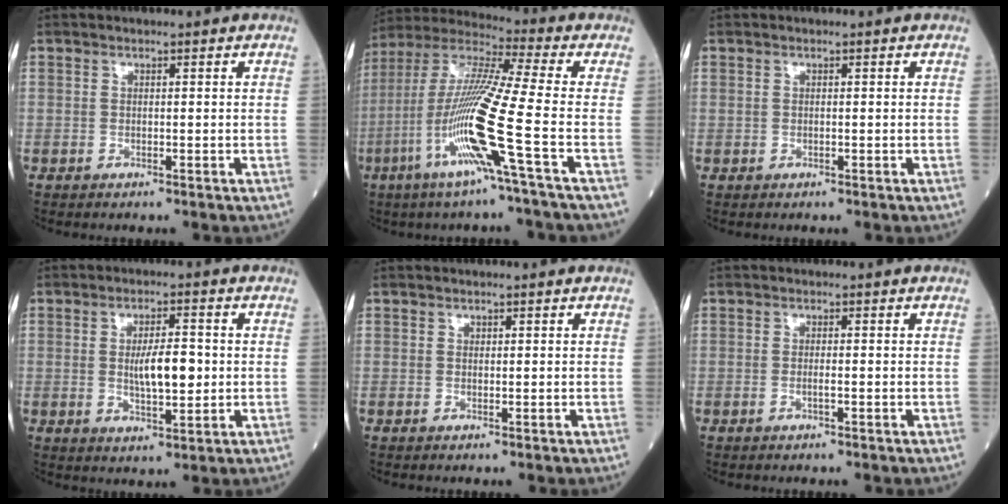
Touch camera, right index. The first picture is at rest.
{"total": 16.1, "force": [-5.6, -1.9, 14.9], "torque": [-0.310, -0.016, -0.118]}
{"total": 0.0}
{"total": 6.6, "force": [0.1, 1.9, 6.3], "torque": [-0.111, 0.000, 0.004]}
{"total": 0.0}
{"total": 1.1, "force": [-0.4, -0.3, 1.0], "torque": [-0.022, -0.001, -0.008]}